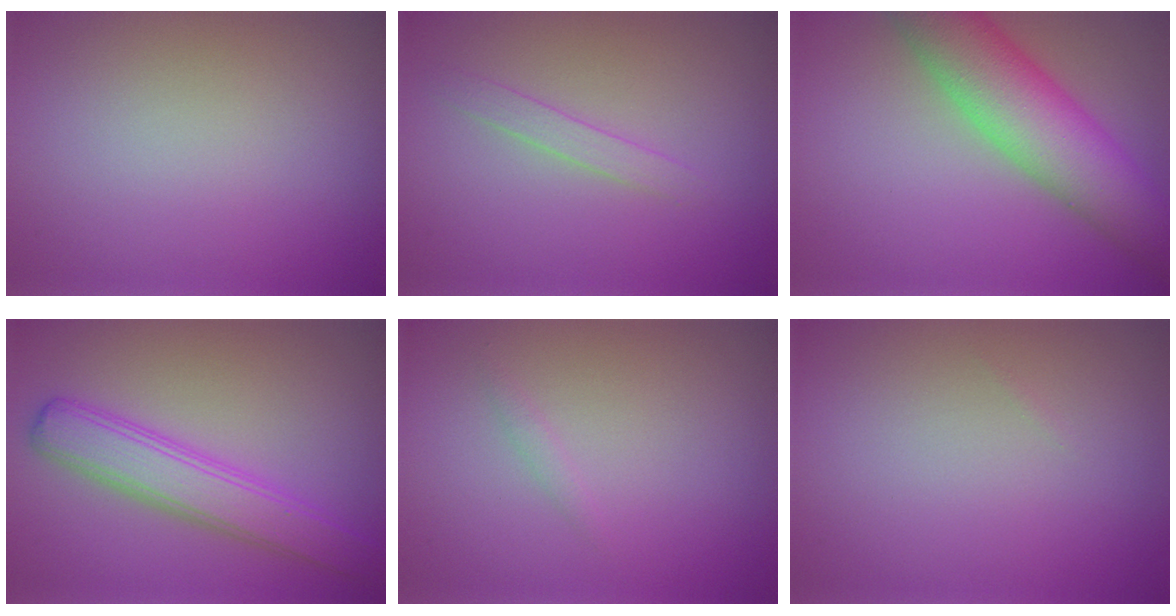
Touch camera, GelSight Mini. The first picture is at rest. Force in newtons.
{"total": 1.3, "press": 1.3, "slide": 0.0}
{"total": 8.7, "press": 8.7, "slide": 0.5}
{"total": 4.8, "press": 4.8, "slide": 0.3}
{"total": 0.7, "press": 0.7, "slide": 0.0}
{"total": 0.0}